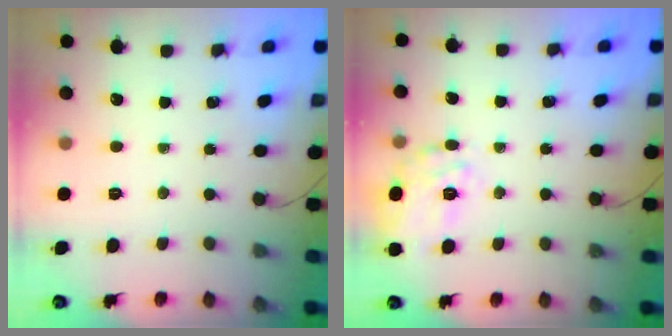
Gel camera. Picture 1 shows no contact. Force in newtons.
{"total": 17.1, "press": 17.1, "slide": 1.1}